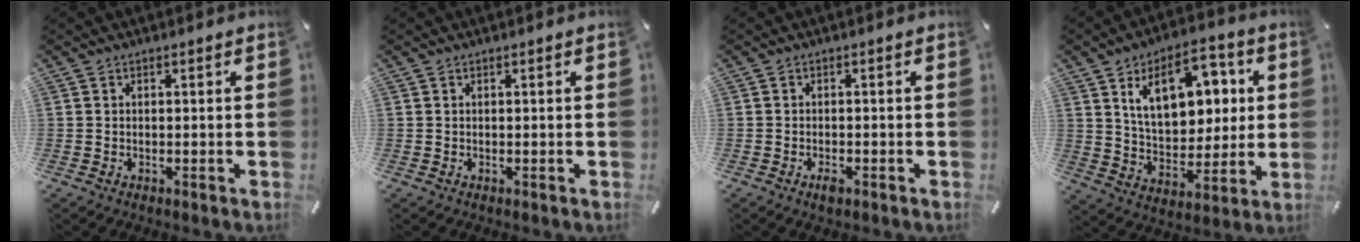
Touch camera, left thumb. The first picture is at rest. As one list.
[{"total": 0.0}, {"total": 1.8, "force": [-1.1, 0.8, 1.2], "torque": [-0.031, 0.000, -0.021]}, {"total": 16.6, "force": [7.0, 10.3, 11.0], "torque": [-0.172, -0.012, 0.124]}]